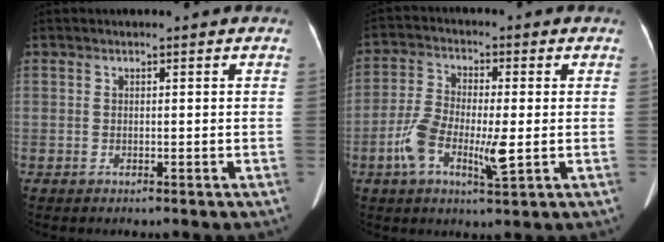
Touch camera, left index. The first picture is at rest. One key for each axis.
{"total": 8.9, "fx": -2.0, "fy": 2.9, "fz": 8.2, "tx": -0.166, "ty": 0.000, "tz": -0.038}